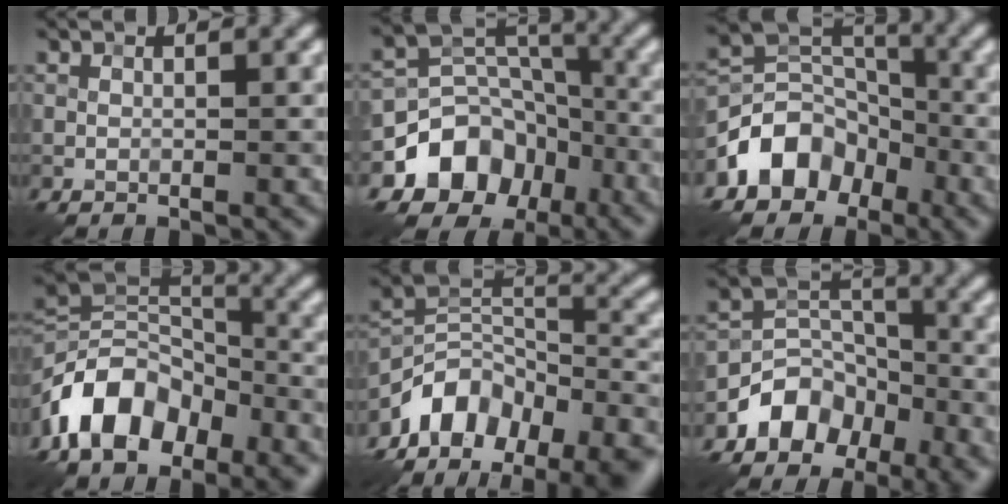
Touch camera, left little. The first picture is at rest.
{"total": 8.6, "force": [-4.5, 6.5, 3.4], "torque": [-0.041, -0.003, -0.081]}
{"total": 6.7, "force": [-3.7, 4.9, 2.6], "torque": [-0.026, 0.000, -0.077]}
{"total": 10.3, "force": [-6.2, 5.7, 6.0], "torque": [-0.096, 0.012, -0.120]}
{"total": 11.0, "force": [-7.4, 6.2, 5.3], "torque": [-0.087, 0.012, -0.129]}
{"total": 5.9, "force": [-3.8, 3.8, 2.6], "torque": [-0.034, 0.002, -0.072]}